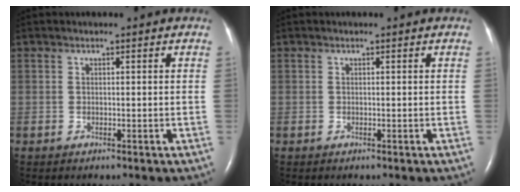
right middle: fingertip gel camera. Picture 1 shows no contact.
{"total": 0.0}